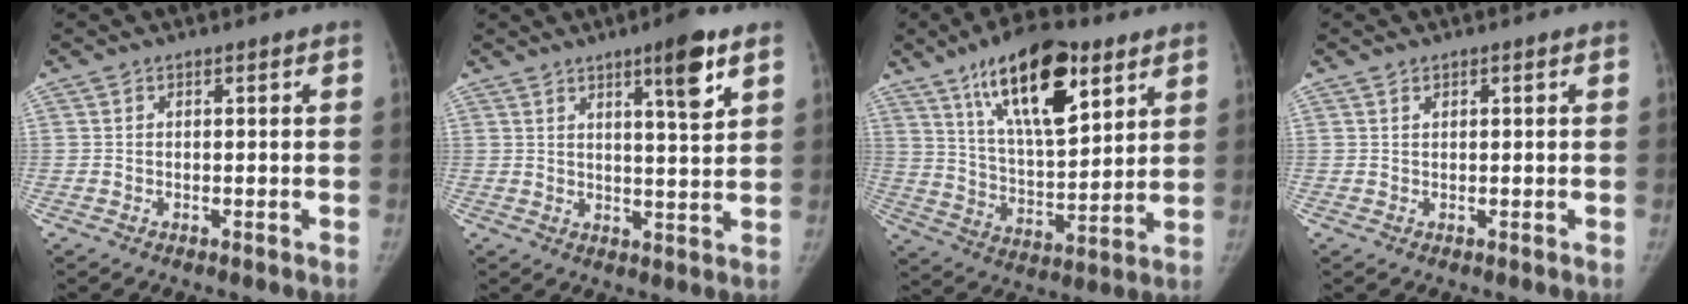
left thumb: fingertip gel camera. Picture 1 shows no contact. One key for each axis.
{"total": 7.9, "fx": 4.4, "fy": 1.0, "fz": 6.4, "tx": -0.089, "ty": -0.027, "tz": 0.065}
{"total": 20.0, "fx": 10.8, "fy": 8.1, "fz": 14.8, "tx": -0.210, "ty": -0.046, "tz": 0.188}
{"total": 0.6, "fx": 0.4, "fy": 0.4, "fz": 0.1, "tx": 0.004, "ty": -0.002, "tz": 0.005}